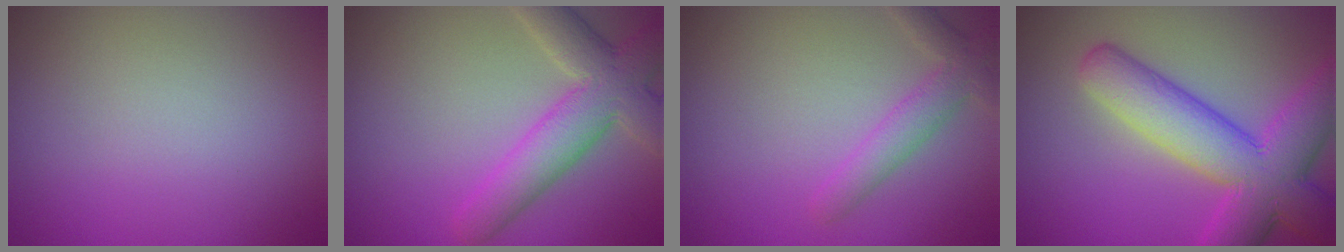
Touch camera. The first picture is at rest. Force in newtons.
{"total": 6.3, "press": 6.3, "slide": 0.5}
{"total": 3.0, "press": 3.0, "slide": 0.2}
{"total": 9.4, "press": 9.4, "slide": 0.4}